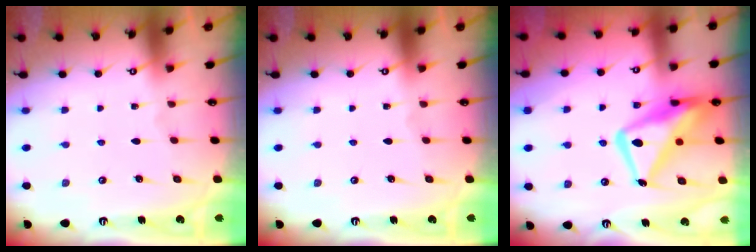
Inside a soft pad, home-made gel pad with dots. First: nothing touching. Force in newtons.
{"total": 0.0}
{"total": 17.3, "press": 17.2, "slide": 1.7}